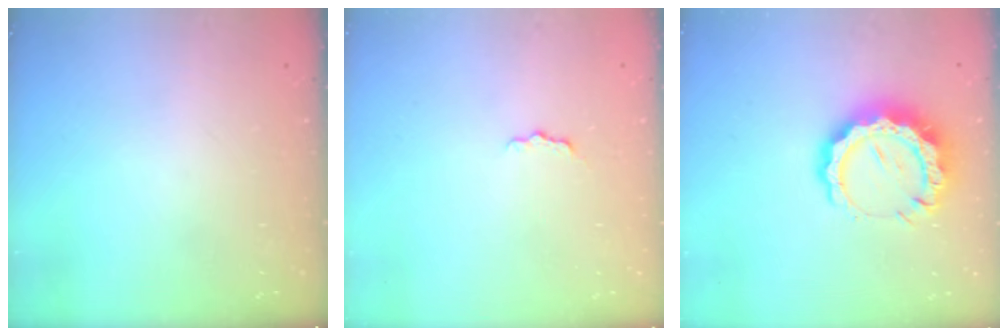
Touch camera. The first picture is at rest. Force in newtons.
{"total": 3.0, "press": 3.0, "slide": 0.1}
{"total": 14.2, "press": 14.2, "slide": 1.2}